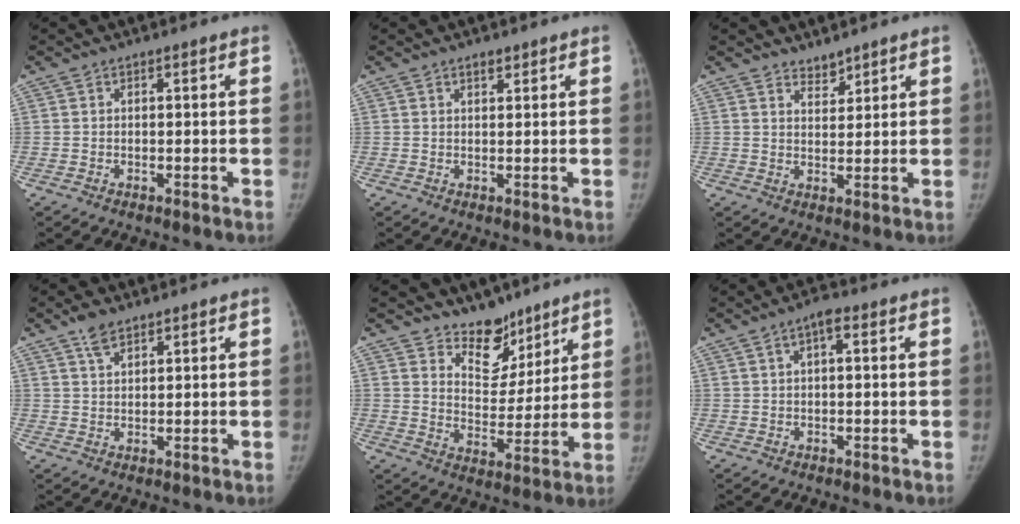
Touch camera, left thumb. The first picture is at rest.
{"total": 1.4, "force": [1.1, 0.6, 0.7], "torque": [-0.007, -0.006, 0.017]}
{"total": 2.8, "force": [2.5, 1.1, 0.4], "torque": [0.010, -0.021, 0.042]}
{"total": 3.2, "force": [2.2, 1.8, 1.3], "torque": [-0.015, -0.009, 0.042]}
{"total": 9.5, "force": [7.6, 5.3, 2.2], "torque": [0.004, -0.062, 0.134]}
{"total": 3.1, "force": [1.0, 1.2, 2.7], "torque": [-0.045, 0.009, 0.013]}